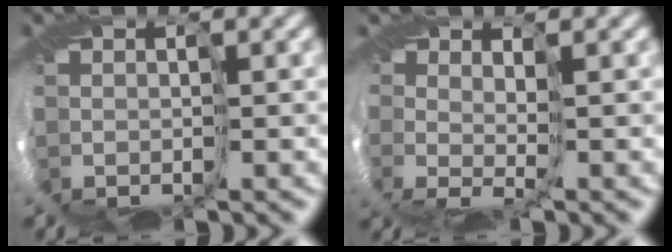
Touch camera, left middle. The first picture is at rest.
{"total": 1.2, "force": [0.5, -0.7, 0.8], "torque": [-0.011, -0.002, 0.014]}